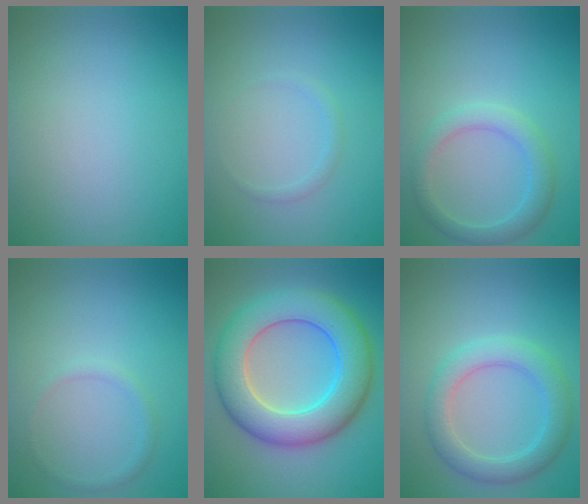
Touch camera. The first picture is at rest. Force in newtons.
{"total": 0.8, "press": 0.8, "slide": 0.0}
{"total": 2.9, "press": 2.9, "slide": 0.2}
{"total": 0.9, "press": 0.9, "slide": 0.1}
{"total": 9.3, "press": 9.3, "slide": 0.2}
{"total": 3.9, "press": 3.9, "slide": 0.1}